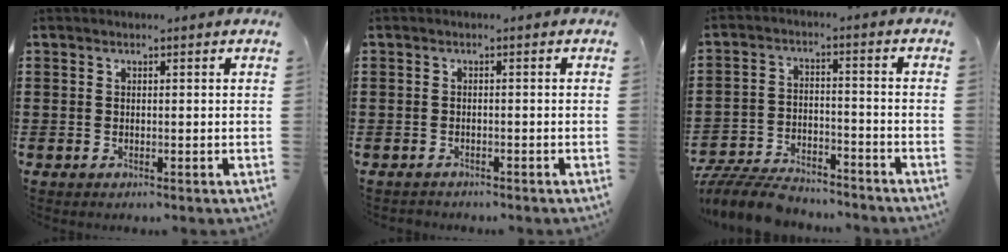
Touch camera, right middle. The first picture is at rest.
{"total": 1.0, "force": [-1.0, 0.4, -0.1], "torque": [0.000, 0.005, -0.023]}
{"total": 8.4, "force": [-7.8, 1.7, 2.4], "torque": [-0.050, 0.015, -0.152]}